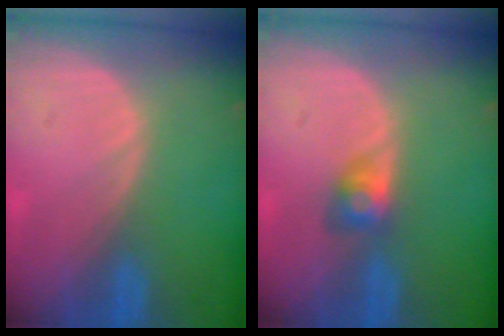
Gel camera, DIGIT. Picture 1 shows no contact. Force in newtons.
{"total": 3.1, "press": 2.7, "slide": 1.4}